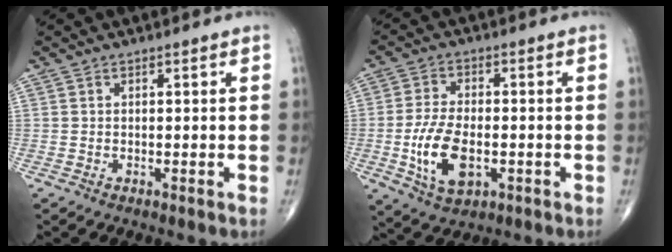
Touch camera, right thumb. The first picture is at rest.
{"total": 10.7, "force": [-2.5, 5.7, 8.7], "torque": [-0.166, 0.000, -0.040]}